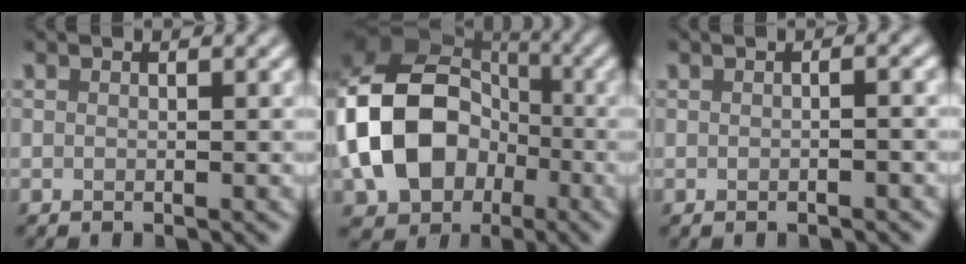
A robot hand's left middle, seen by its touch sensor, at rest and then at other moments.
{"total": 13.4, "force": [-2.5, 10.4, 8.1], "torque": [-0.165, -0.011, -0.057]}
{"total": 1.0, "force": [-0.3, 0.2, 0.9], "torque": [-0.011, 0.002, -0.004]}